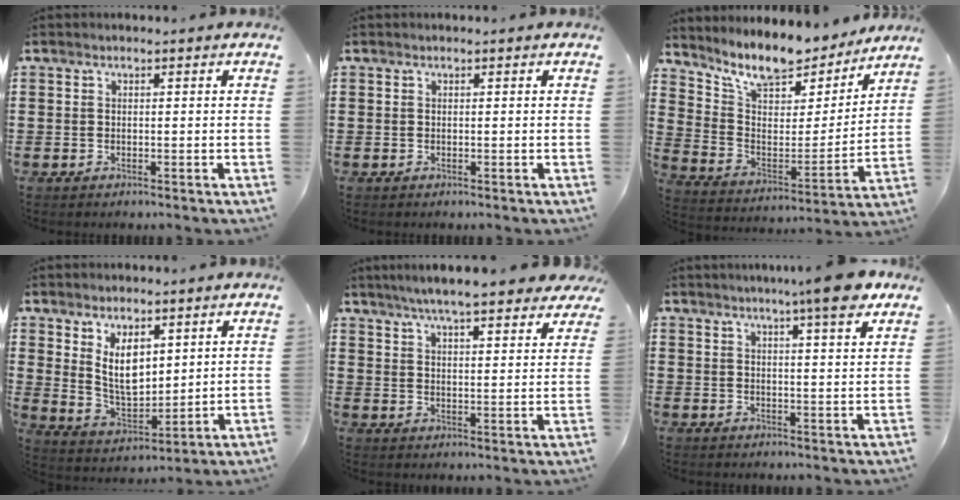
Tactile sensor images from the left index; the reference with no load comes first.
{"total": 0.0}
{"total": 9.7, "force": [8.6, 2.8, 3.5], "torque": [-0.096, -0.062, 0.147]}
{"total": 7.2, "force": [3.7, 4.0, 4.8], "torque": [-0.091, -0.013, 0.067]}
{"total": 6.1, "force": [5.6, 0.0, 2.3], "torque": [-0.067, -0.021, 0.098]}
{"total": 7.5, "force": [5.8, -0.1, 4.7], "torque": [-0.083, -0.017, 0.096]}